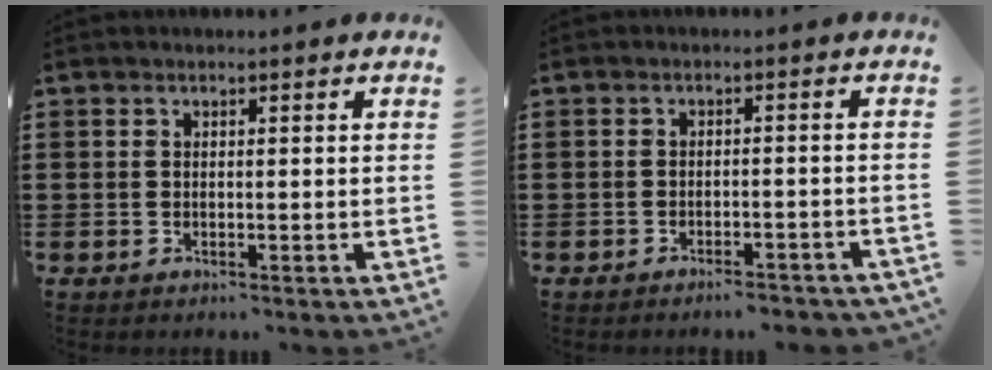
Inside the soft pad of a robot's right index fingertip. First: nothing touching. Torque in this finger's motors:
{"motor_torque": [0.43, 0.35, 0.00, -0.02]}